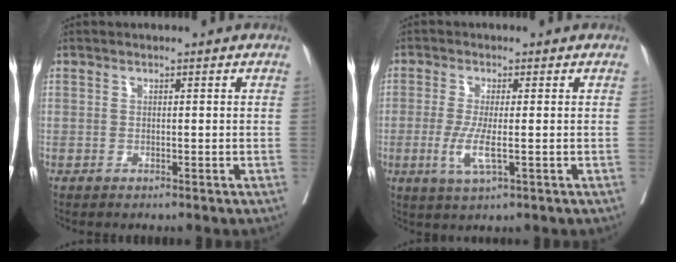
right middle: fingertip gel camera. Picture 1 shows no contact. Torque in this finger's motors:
{"motor_torque": [0.96, -0.32, 0.20, 0.08]}